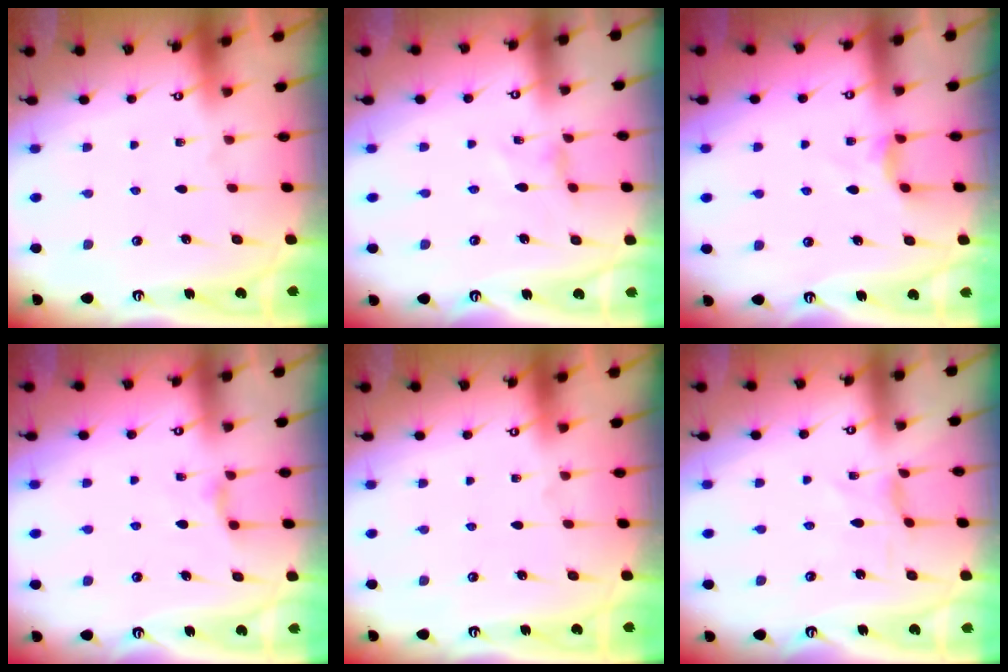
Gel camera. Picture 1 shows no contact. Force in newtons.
{"total": 1.0, "press": 1.0, "slide": 0.3}
{"total": 2.8, "press": 2.8, "slide": 0.5}
{"total": 3.1, "press": 3.0, "slide": 0.4}
{"total": 0.0}
{"total": 1.0, "press": 1.0, "slide": 0.2}